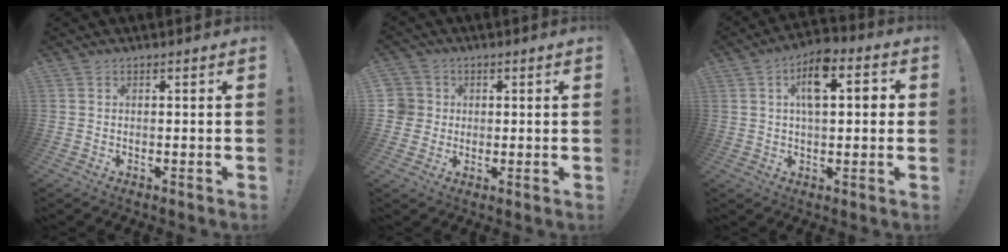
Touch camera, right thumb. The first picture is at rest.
{"total": 5.4, "force": [0.5, 5.2, 1.3], "torque": [-0.039, 0.002, 0.010]}
{"total": 10.7, "force": [2.6, 5.2, 8.9], "torque": [-0.126, 0.011, 0.042]}